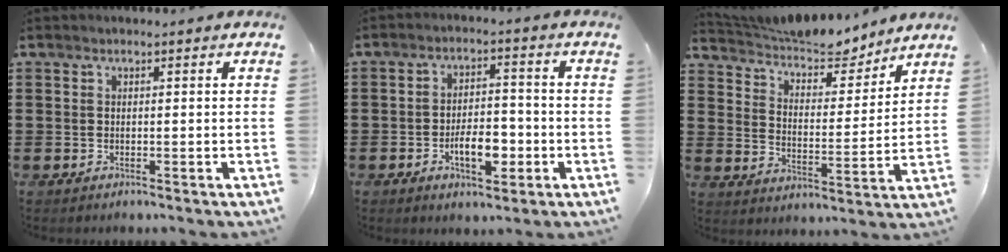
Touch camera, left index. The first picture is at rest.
{"total": 6.2, "force": [-2.3, 3.0, 4.9], "torque": [-0.081, 0.006, -0.044]}
{"total": 5.7, "force": [5.4, 1.4, 1.3], "torque": [-0.053, -0.033, 0.088]}